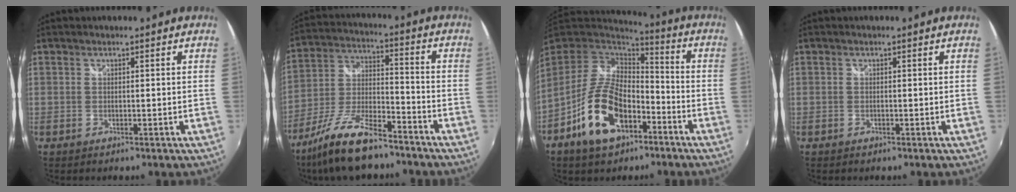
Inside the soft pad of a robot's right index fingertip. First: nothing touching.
{"total": 15.8, "force": [-11.7, 4.4, 9.6], "torque": [-0.207, -0.018, -0.214]}
{"total": 15.9, "force": [-7.6, 8.7, 10.9], "torque": [-0.227, -0.001, -0.129]}
{"total": 0.0}